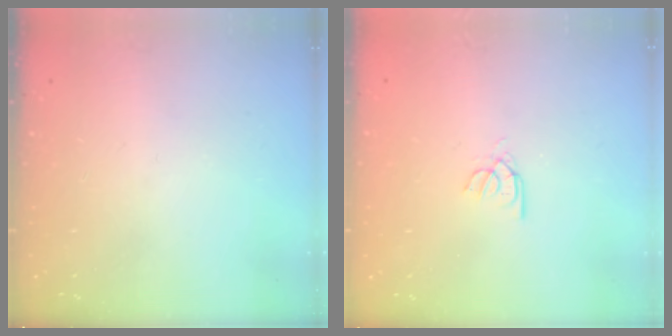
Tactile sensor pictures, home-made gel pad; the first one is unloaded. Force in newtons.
{"total": 2.6, "press": 2.6, "slide": 0.2}